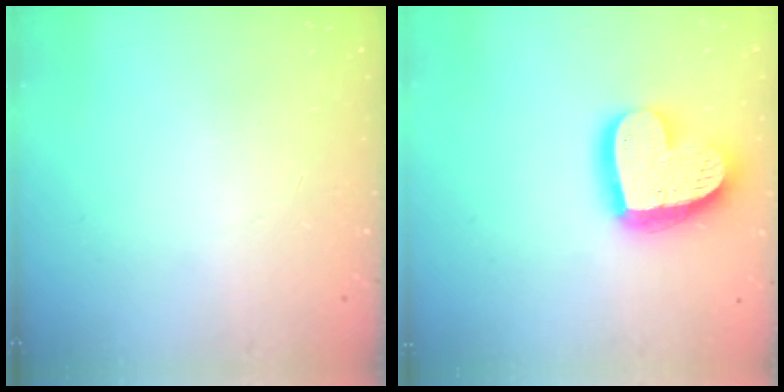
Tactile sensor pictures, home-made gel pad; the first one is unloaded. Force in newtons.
{"total": 19.9, "press": 19.9, "slide": 1.6}